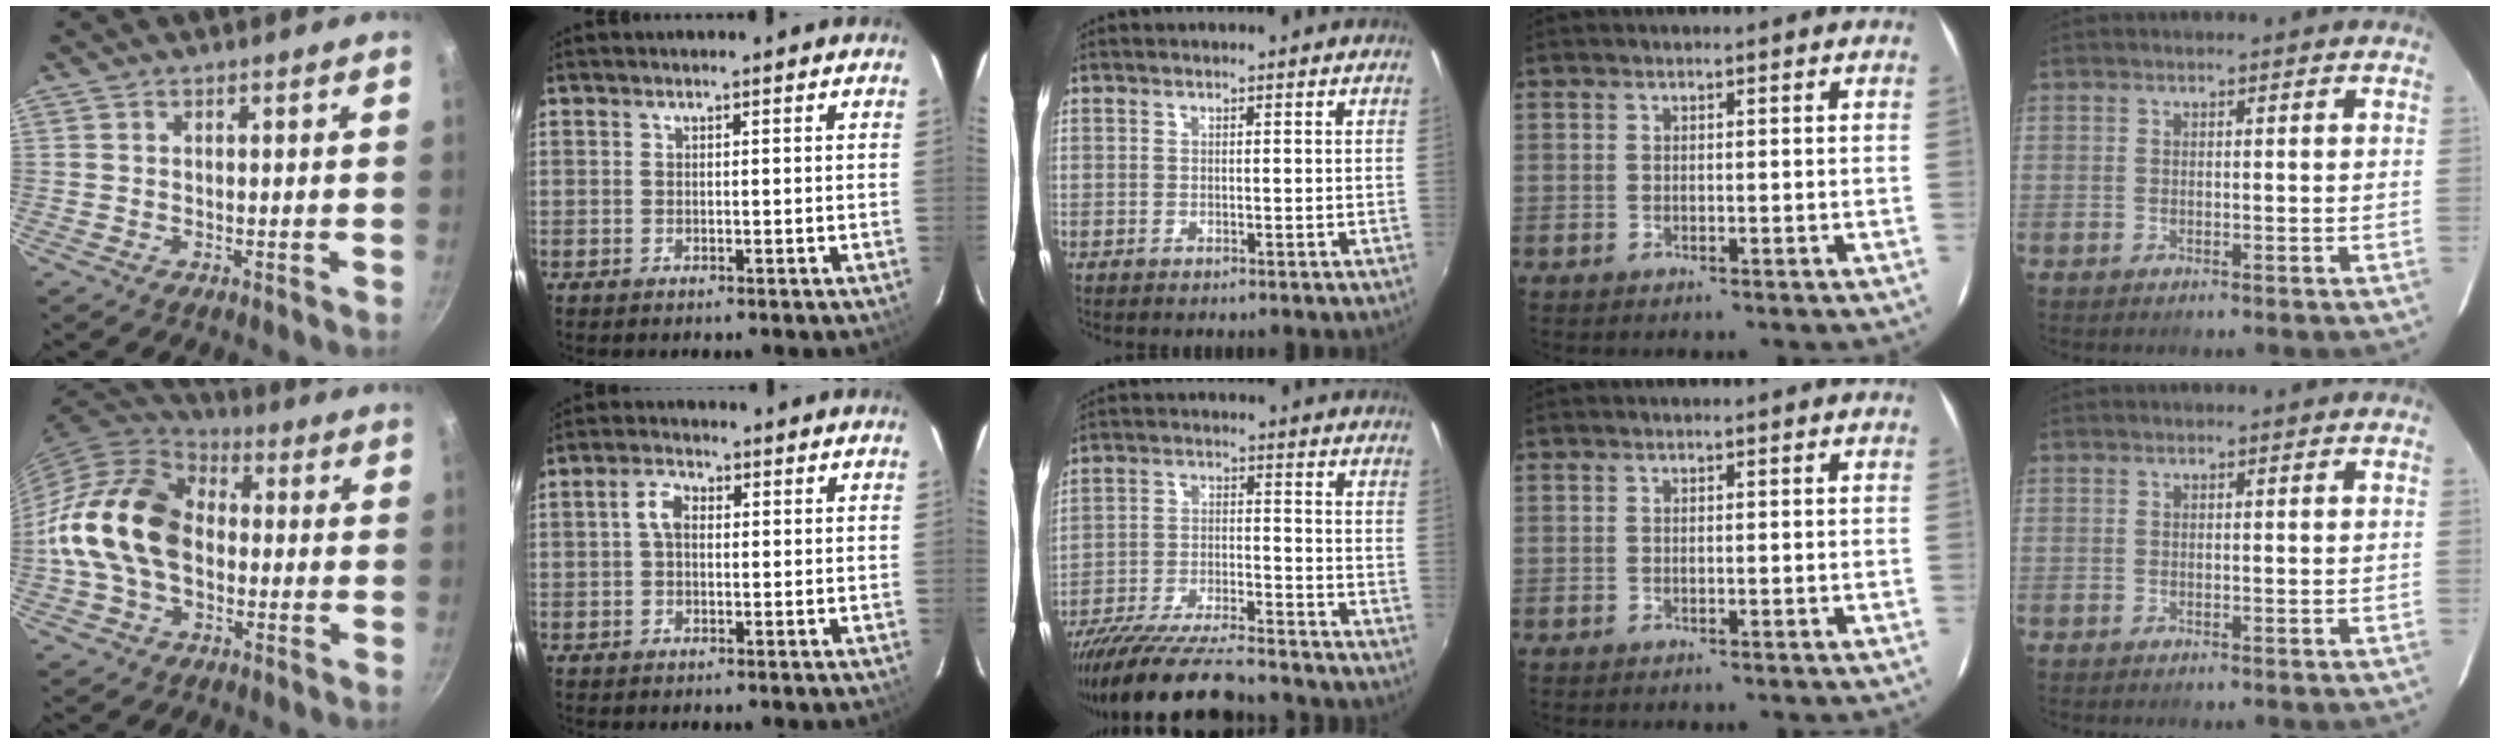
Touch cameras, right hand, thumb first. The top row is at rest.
{"thumb": {"total": 18.1, "force": [-1.1, 12.7, 12.9], "torque": [-0.220, 0.035, -0.036]}, "index": {"total": 3.3, "force": [0.2, 2.2, 2.5], "torque": [-0.050, 0.012, 0.003]}, "middle": {"total": 17.1, "force": [-15.0, 2.6, 7.8], "torque": [-0.157, -0.034, -0.247]}}